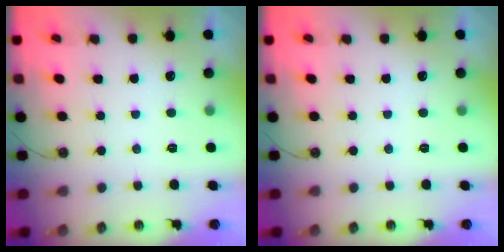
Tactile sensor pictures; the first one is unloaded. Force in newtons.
{"total": 0.0}